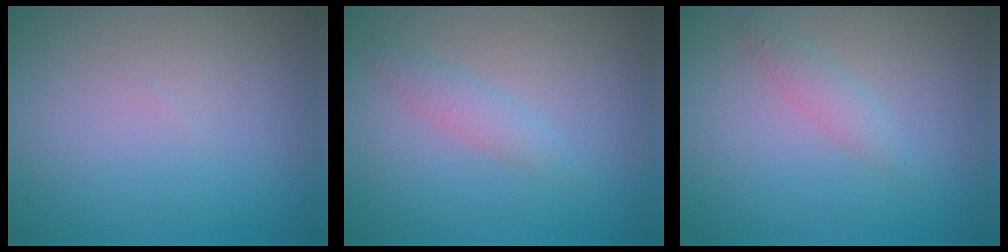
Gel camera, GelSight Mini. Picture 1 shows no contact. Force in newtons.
{"total": 1.6, "press": 1.6, "slide": 0.0}
{"total": 1.4, "press": 1.4, "slide": 0.0}